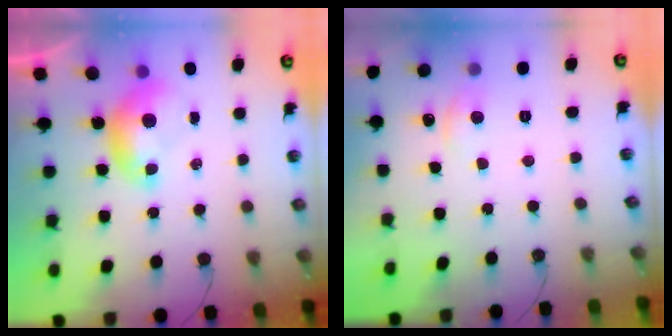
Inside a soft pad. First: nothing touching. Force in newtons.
{"total": 0.7, "press": 0.5, "slide": 0.6}